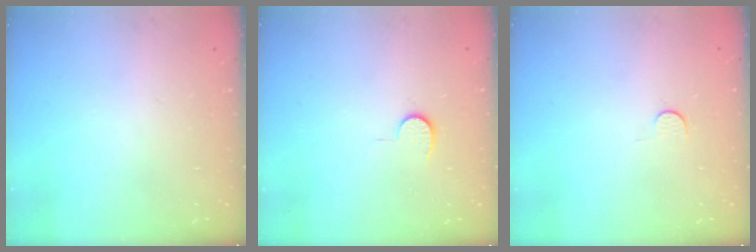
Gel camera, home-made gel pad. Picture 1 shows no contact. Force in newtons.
{"total": 4.0, "press": 4.0, "slide": 0.4}
{"total": 2.8, "press": 2.8, "slide": 0.4}